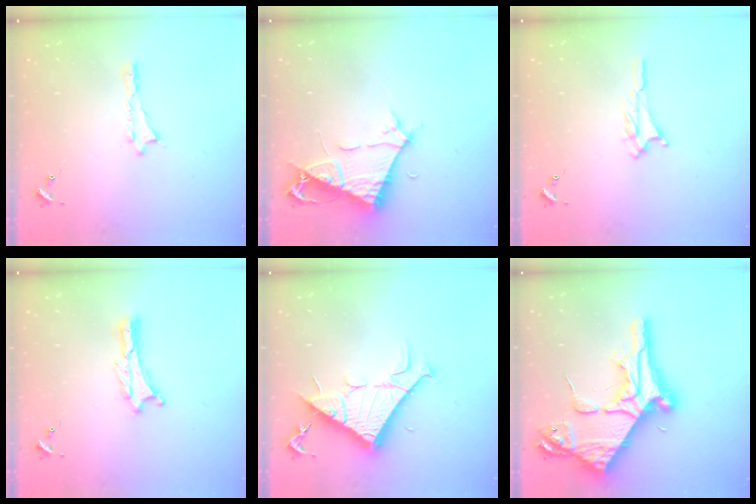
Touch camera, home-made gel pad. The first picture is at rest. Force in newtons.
{"total": 7.0, "press": 7.0, "slide": 0.8}
{"total": 1.7, "press": 1.6, "slide": 0.3}
{"total": 0.0}
{"total": 11.9, "press": 11.9, "slide": 0.2}
{"total": 13.6, "press": 13.5, "slide": 1.1}